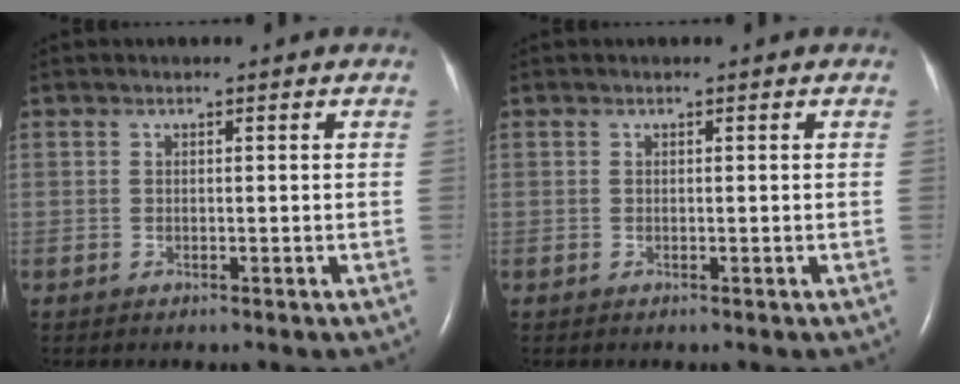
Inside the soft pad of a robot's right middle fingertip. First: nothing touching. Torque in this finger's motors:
{"motor_torque": [-0.02, 0.09, 0.07, 0.01]}